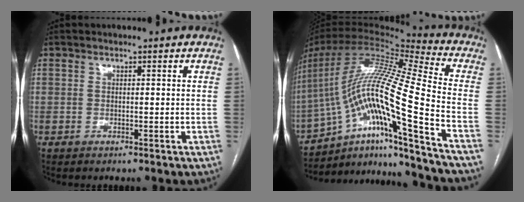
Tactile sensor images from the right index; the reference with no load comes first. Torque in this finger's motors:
{"motor_torque": [1.40, -0.74, 1.05, 0.21]}